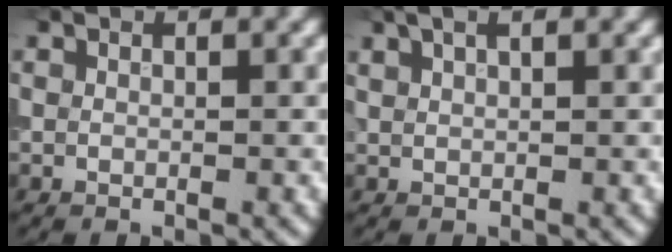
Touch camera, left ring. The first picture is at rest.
{"total": 3.5, "force": [2.3, 1.4, 2.3], "torque": [-0.022, 0.016, 0.017]}